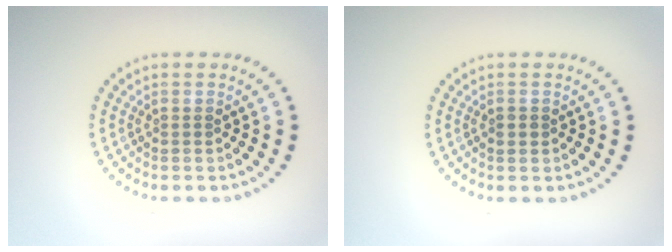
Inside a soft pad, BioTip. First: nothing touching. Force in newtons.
{"total": 0.9, "press": 0.9, "slide": 0.2}